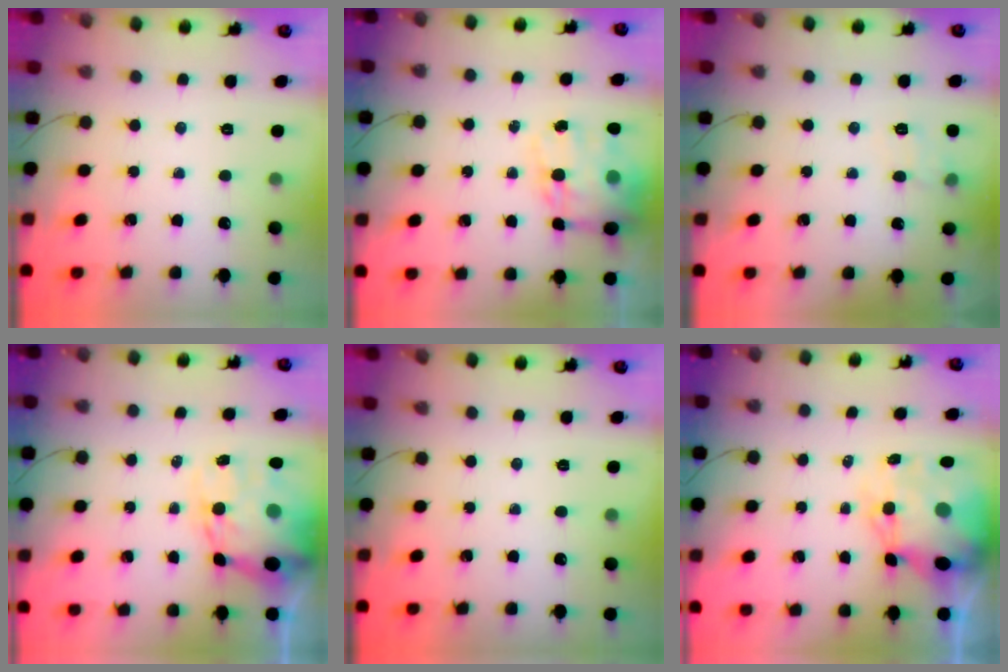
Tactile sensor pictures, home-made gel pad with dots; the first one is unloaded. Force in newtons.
{"total": 15.5, "press": 15.1, "slide": 3.7}
{"total": 5.2, "press": 4.8, "slide": 1.8}
{"total": 13.6, "press": 13.0, "slide": 3.9}
{"total": 0.0}
{"total": 11.4, "press": 11.1, "slide": 2.7}